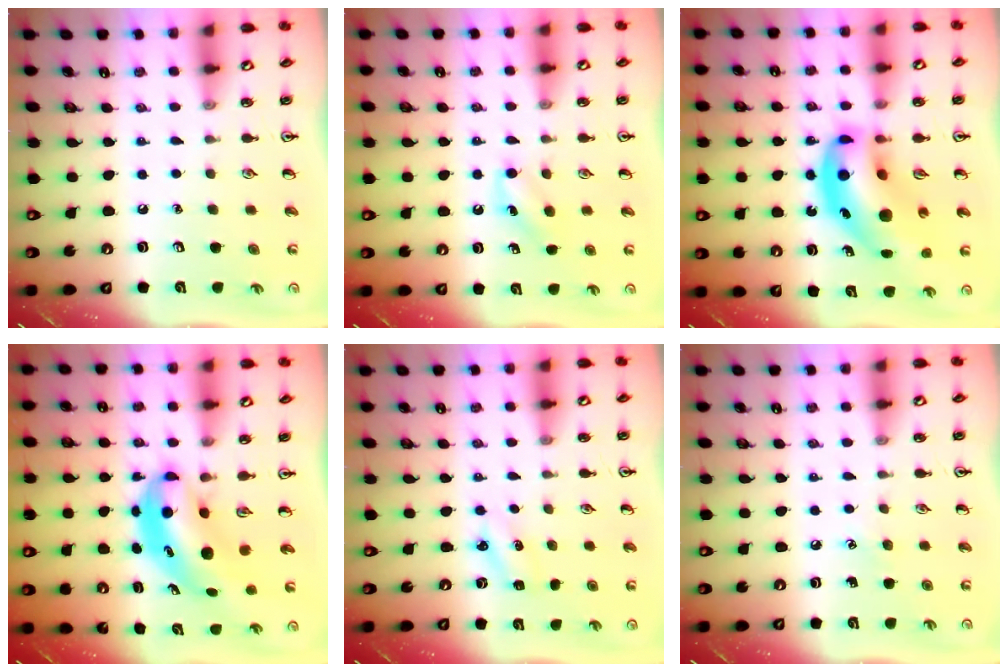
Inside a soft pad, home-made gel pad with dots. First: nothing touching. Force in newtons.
{"total": 7.5, "press": 7.3, "slide": 1.8}
{"total": 18.0, "press": 17.2, "slide": 5.0}
{"total": 6.3, "press": 6.1, "slide": 1.7}
{"total": 2.9, "press": 2.7, "slide": 0.9}
{"total": 3.0, "press": 2.8, "slide": 1.1}